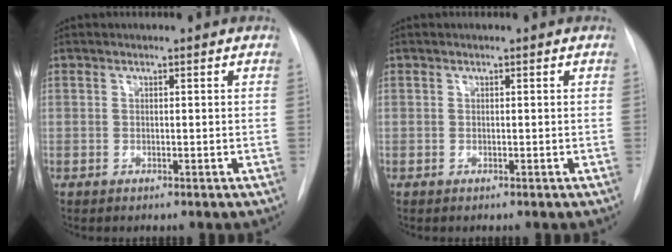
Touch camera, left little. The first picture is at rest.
{"total": 0.0}